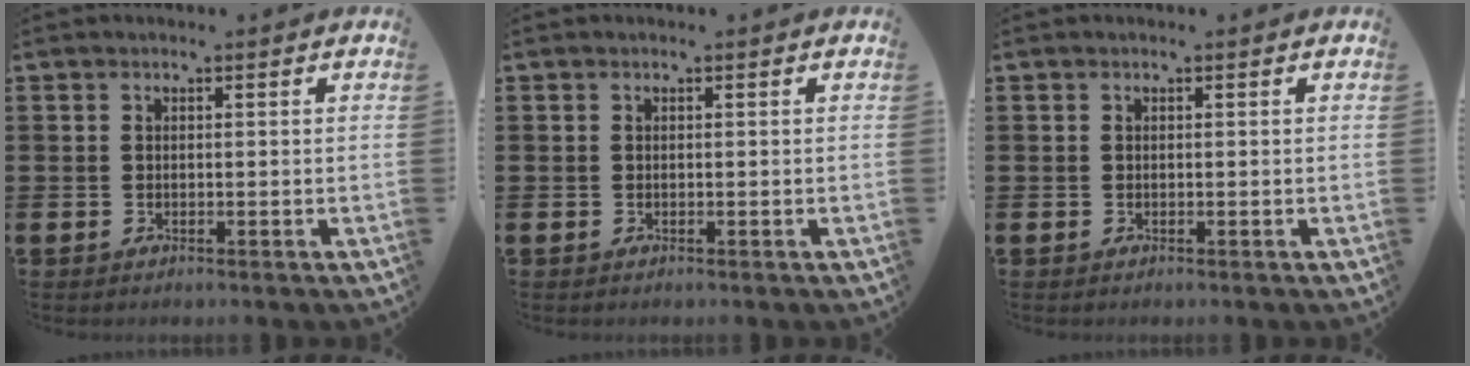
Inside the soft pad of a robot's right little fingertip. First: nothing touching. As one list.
[{"total": 0.0}, {"total": 0.0}]